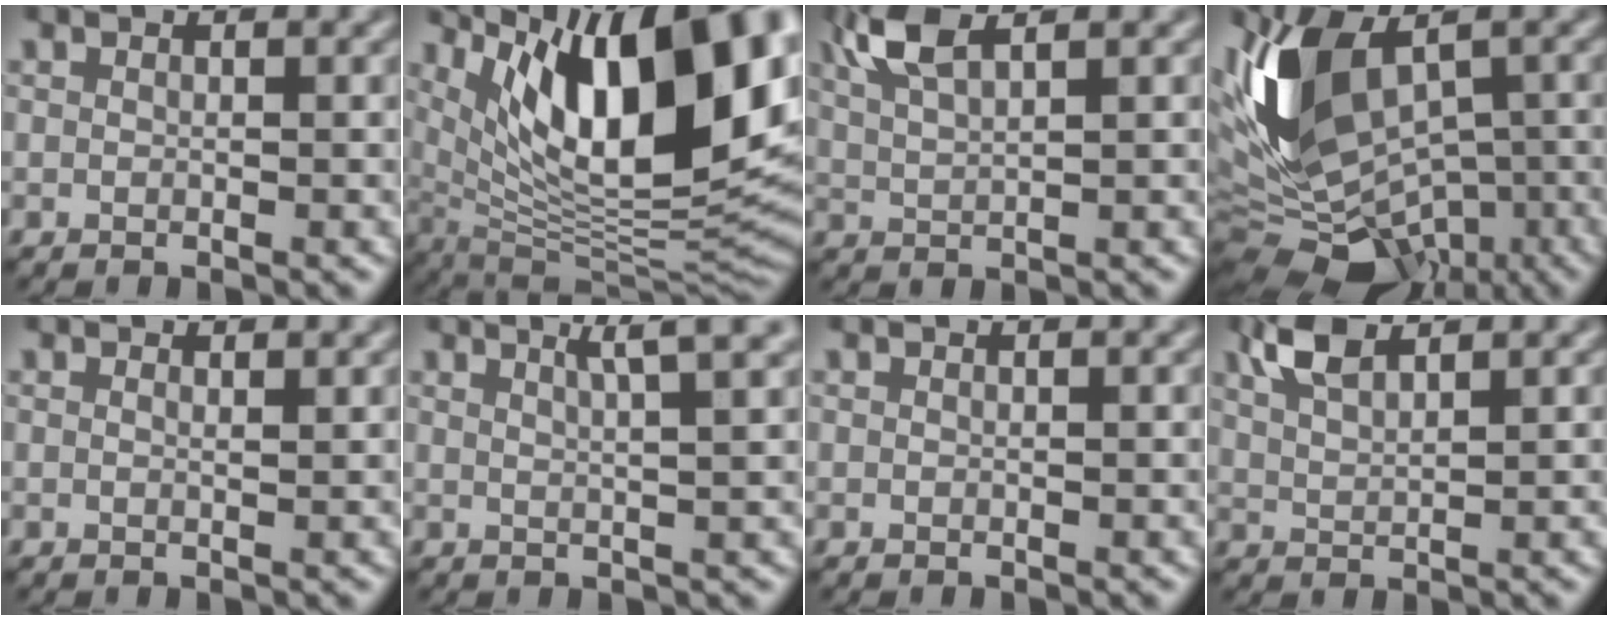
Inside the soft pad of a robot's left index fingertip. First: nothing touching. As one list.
[{"total": 17.7, "force": [6.0, 7.6, 14.9], "torque": [-0.211, 0.011, 0.108]}, {"total": 4.4, "force": [2.6, 1.3, 3.3], "torque": [-0.075, 0.013, 0.053]}, {"total": 12.8, "force": [-0.7, 7.7, 10.3], "torque": [-0.203, -0.010, 0.003]}, {"total": 0.7, "force": [0.4, 0.1, 0.6], "torque": [-0.009, -0.002, 0.004]}, {"total": 3.9, "force": [2.3, 0.8, 3.0], "torque": [-0.025, 0.013, 0.022]}, {"total": 0.0}, {"total": 3.5, "force": [2.5, 1.1, 2.2], "torque": [-0.052, 0.009, 0.050]}]